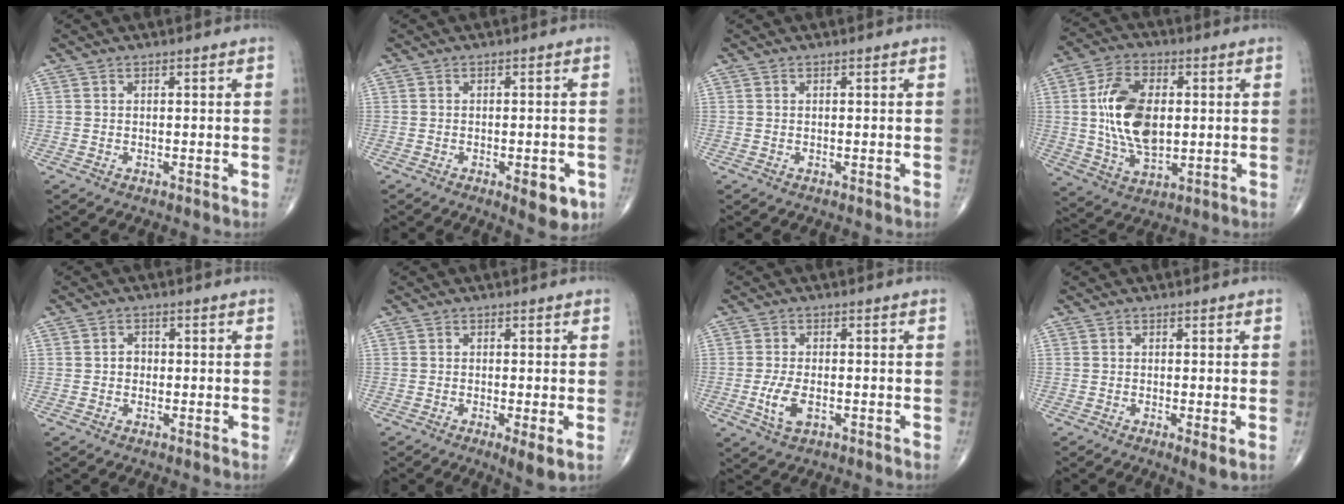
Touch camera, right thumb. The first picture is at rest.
{"total": 5.7, "force": [-2.3, 2.2, 4.7], "torque": [-0.045, 0.001, -0.023]}
{"total": 0.0}
{"total": 15.0, "force": [1.4, 8.6, 12.3], "torque": [-0.219, -0.002, 0.029]}
{"total": 1.7, "force": [-0.2, 1.4, 0.8], "torque": [0.000, 0.005, -0.007]}
{"total": 3.7, "force": [-1.0, 0.6, 3.5], "torque": [-0.065, -0.014, -0.021]}
{"total": 5.0, "force": [-1.4, 2.6, 4.0], "torque": [-0.083, 0.001, -0.021]}
{"total": 2.3, "force": [-0.5, 0.3, 2.2], "torque": [-0.046, -0.011, -0.012]}